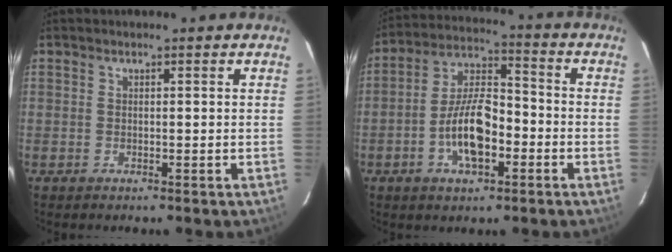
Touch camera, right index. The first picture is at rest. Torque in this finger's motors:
{"motor_torque": [1.60, -0.25, 0.33, 0.08]}